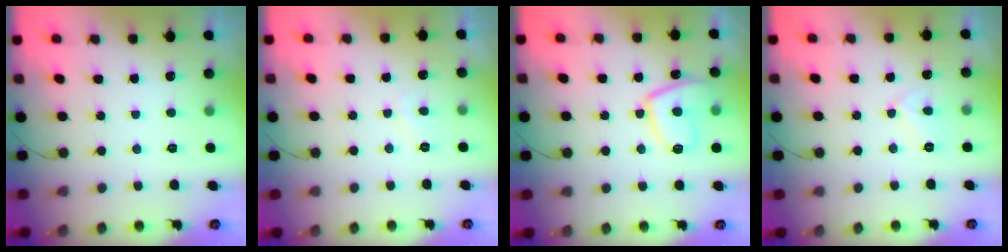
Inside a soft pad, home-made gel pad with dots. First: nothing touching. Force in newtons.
{"total": 1.9, "press": 1.8, "slide": 0.5}
{"total": 10.0, "press": 9.9, "slide": 1.1}
{"total": 5.2, "press": 5.2, "slide": 0.4}